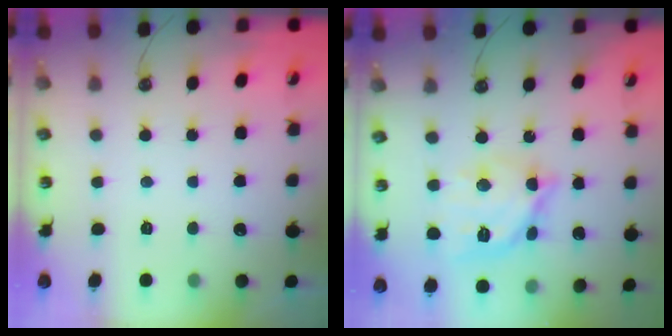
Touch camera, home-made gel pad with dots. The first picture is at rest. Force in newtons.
{"total": 15.3, "press": 15.2, "slide": 1.3}